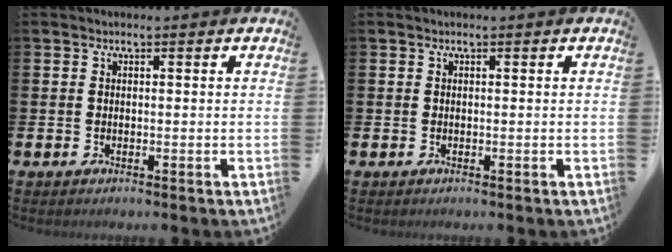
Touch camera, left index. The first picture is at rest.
{"total": 0.0}